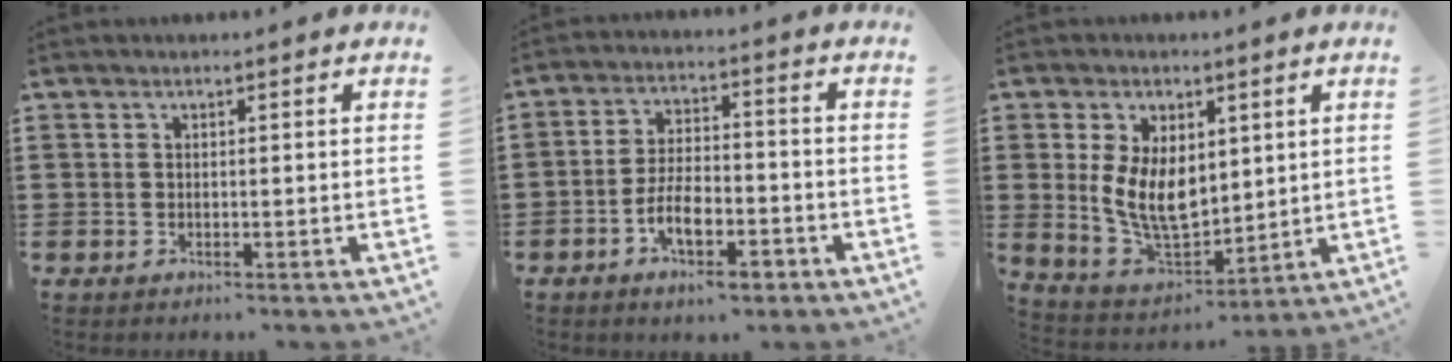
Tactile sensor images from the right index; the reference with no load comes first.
{"total": 8.0, "force": [-4.0, 3.4, 6.1], "torque": [-0.132, 0.001, -0.076]}
{"total": 8.7, "force": [1.6, 5.5, 6.6], "torque": [-0.145, 0.001, 0.028]}